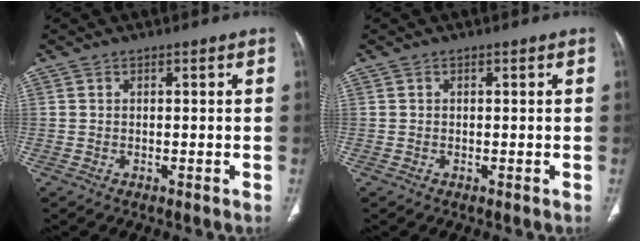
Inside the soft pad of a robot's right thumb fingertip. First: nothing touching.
{"total": 0.0}